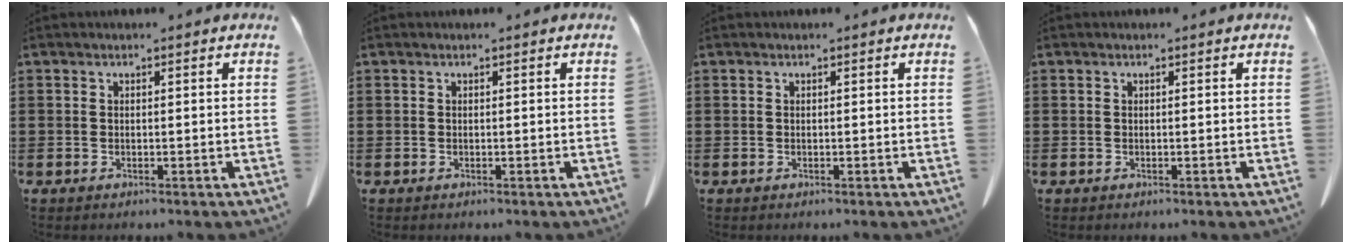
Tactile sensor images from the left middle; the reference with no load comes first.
{"total": 0.0}
{"total": 0.0}
{"total": 0.0}